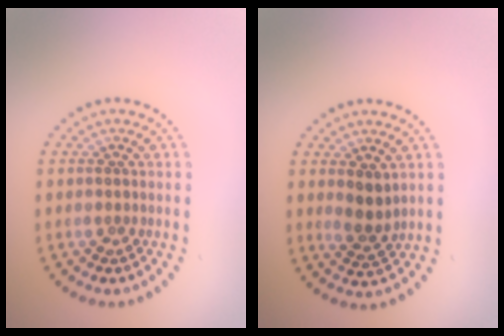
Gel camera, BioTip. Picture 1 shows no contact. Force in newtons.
{"total": 2.2, "press": 2.1, "slide": 0.8}